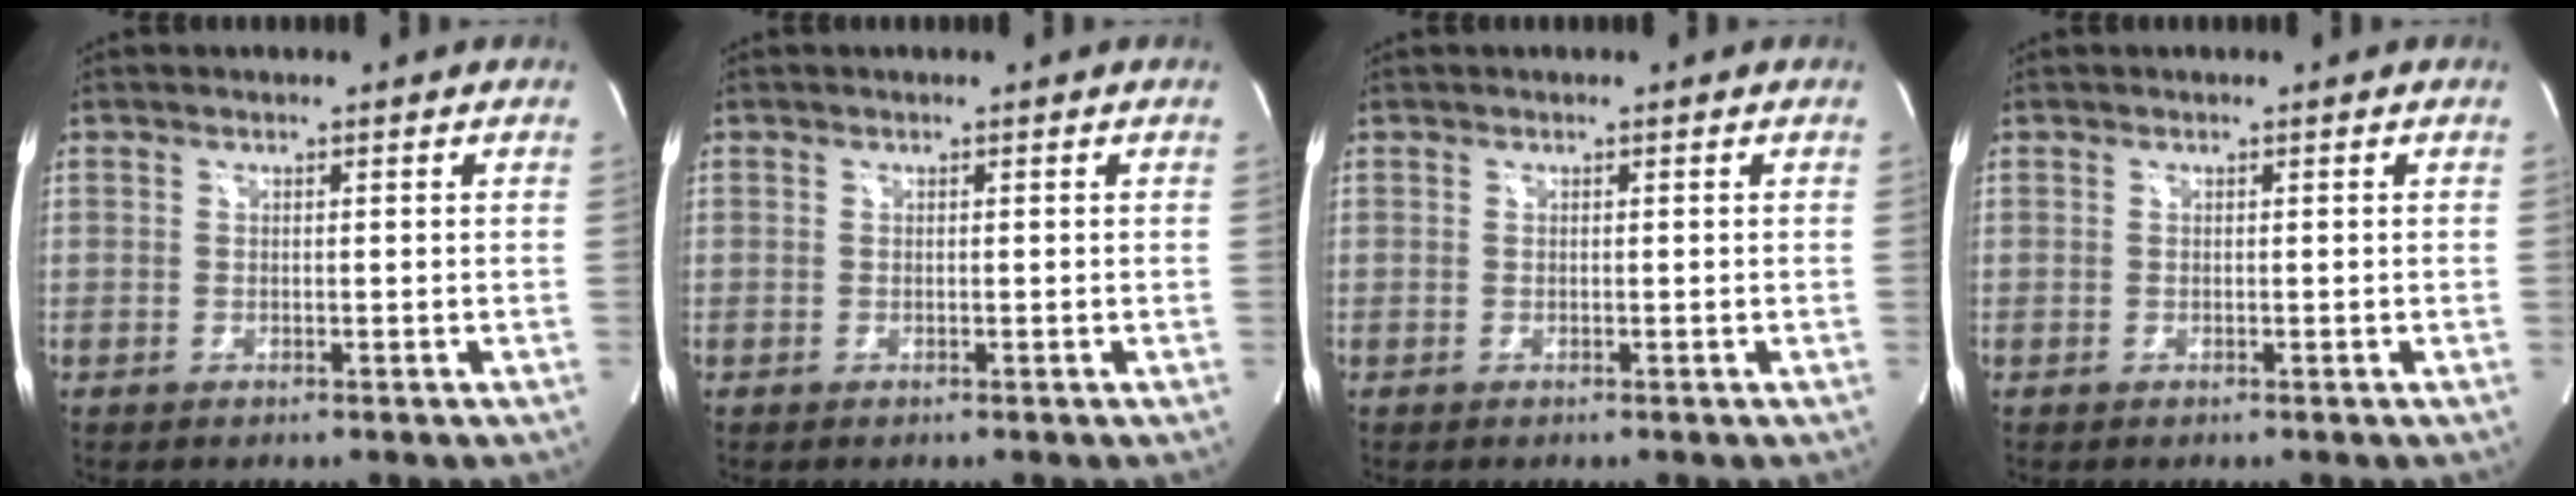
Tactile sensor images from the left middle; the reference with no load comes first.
{"total": 0.0}
{"total": 0.0}
{"total": 0.0}